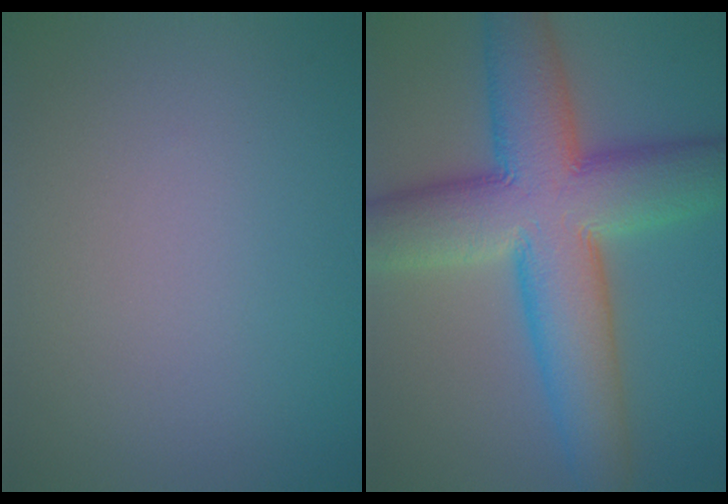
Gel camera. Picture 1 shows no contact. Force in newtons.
{"total": 12.8, "press": 12.8, "slide": 0.2}